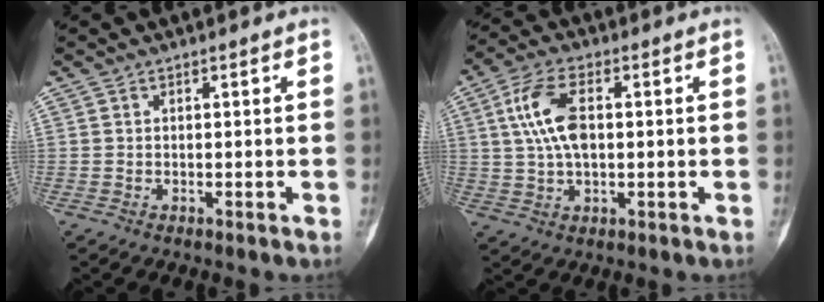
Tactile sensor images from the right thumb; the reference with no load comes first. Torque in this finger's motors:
{"motor_torque": [-0.07, 0.36, 0.46, -0.34, 0.06]}